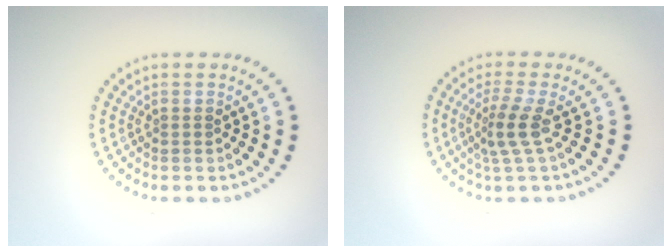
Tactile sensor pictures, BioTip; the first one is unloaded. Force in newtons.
{"total": 2.7, "press": 1.9, "slide": 1.9}